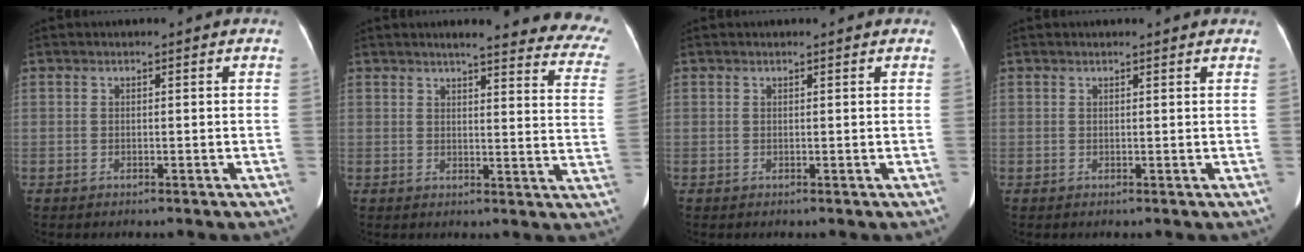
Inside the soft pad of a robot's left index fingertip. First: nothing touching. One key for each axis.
{"total": 20.6, "fx": 18.3, "fy": 2.3, "fz": 9.1, "tx": -0.094, "ty": -0.059, "tz": 0.187}
{"total": 1.1, "fx": 1.1, "fy": 0.0, "fz": 0.3, "tx": -0.012, "ty": 0.006, "tz": 0.015}
{"total": 2.3, "fx": 2.2, "fy": 0.2, "fz": 0.7, "tx": -0.014, "ty": 0.009, "tz": 0.024}